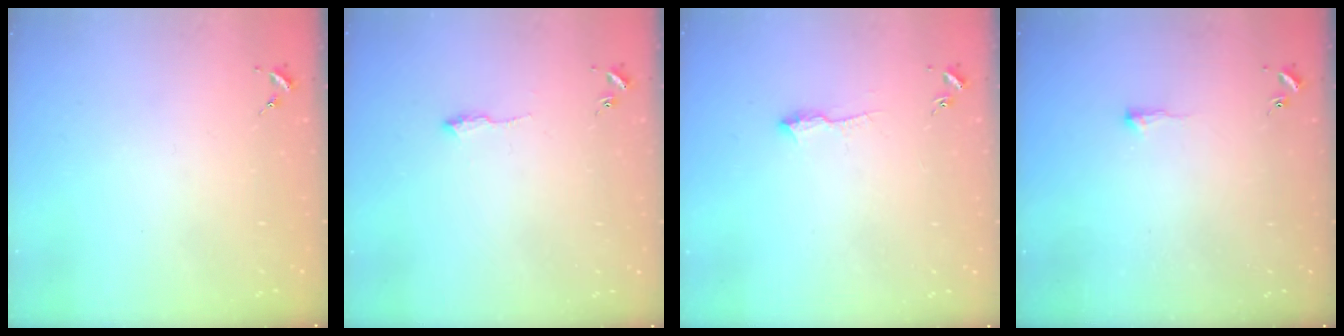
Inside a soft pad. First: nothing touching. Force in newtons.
{"total": 5.3, "press": 5.3, "slide": 0.6}
{"total": 6.0, "press": 5.9, "slide": 0.7}
{"total": 3.9, "press": 3.8, "slide": 0.7}